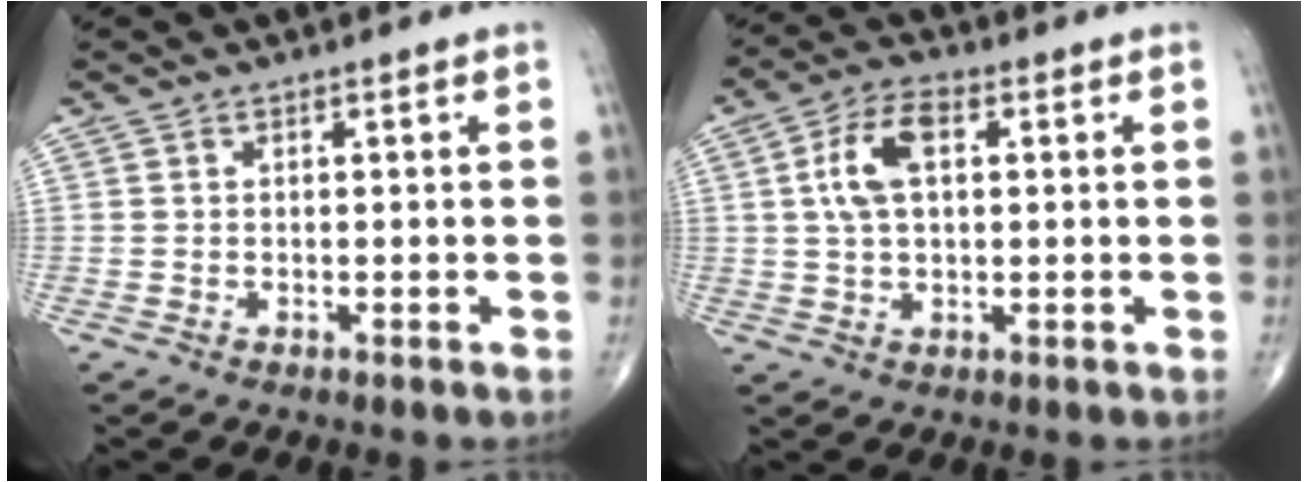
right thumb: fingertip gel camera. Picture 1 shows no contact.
{"total": 8.6, "force": [1.8, 4.7, 7.0], "torque": [-0.134, 0.014, 0.030]}